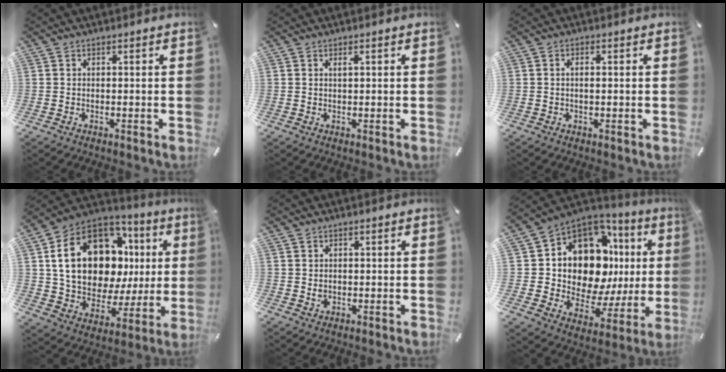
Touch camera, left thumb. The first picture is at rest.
{"total": 1.2, "force": [0.4, 0.3, 1.0], "torque": [-0.020, 0.002, 0.006]}
{"total": 1.5, "force": [0.0, 0.6, 1.4], "torque": [-0.026, 0.002, -0.001]}
{"total": 21.7, "force": [7.2, 14.6, 14.4], "torque": [-0.261, -0.040, 0.128]}
{"total": 1.0, "force": [0.1, 0.9, 0.4], "torque": [-0.002, 0.000, 0.001]}
{"total": 14.3, "force": [4.5, 9.8, 9.5], "torque": [-0.159, -0.067, 0.074]}